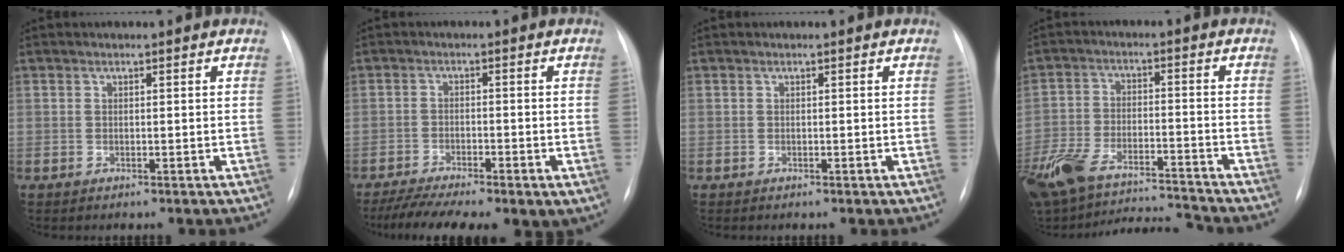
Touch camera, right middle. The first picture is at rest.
{"total": 12.8, "force": [-8.3, 4.5, 8.6], "torque": [-0.169, -0.009, -0.126]}
{"total": 0.0}
{"total": 17.6, "force": [-15.6, 3.2, 7.5], "torque": [-0.176, 0.003, -0.264]}